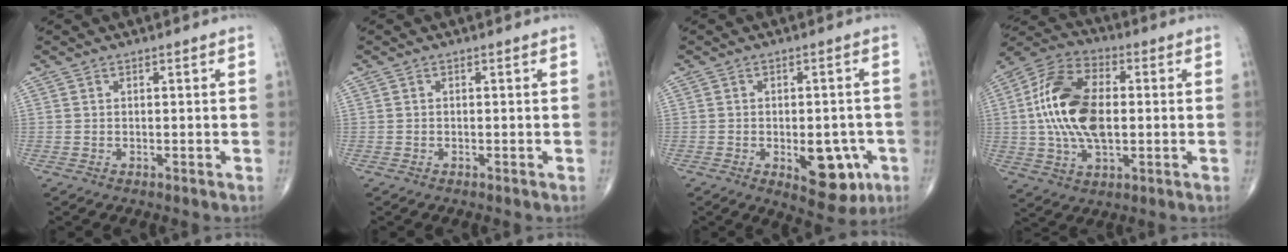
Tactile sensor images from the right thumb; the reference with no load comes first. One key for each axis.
{"total": 0.0}
{"total": 10.3, "fx": -3.5, "fy": 5.2, "fz": 8.1, "tx": -0.076, "ty": 0.009, "tz": -0.035}
{"total": 17.4, "fx": 0.6, "fy": 9.7, "fz": 14.4, "tx": -0.281, "ty": 0.017, "tz": 0.008}